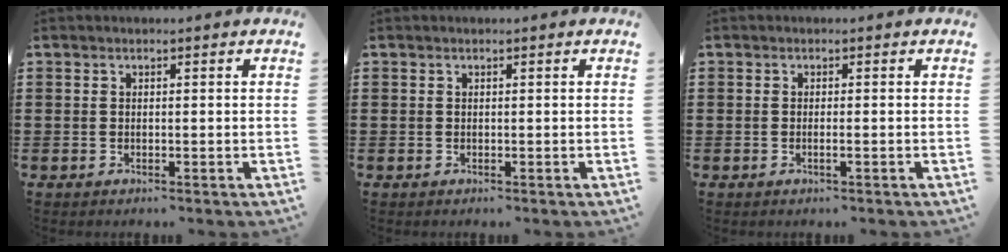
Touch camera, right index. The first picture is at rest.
{"total": 0.0}
{"total": 1.1, "force": [-0.4, -0.1, 1.0], "torque": [-0.015, -0.005, -0.007]}